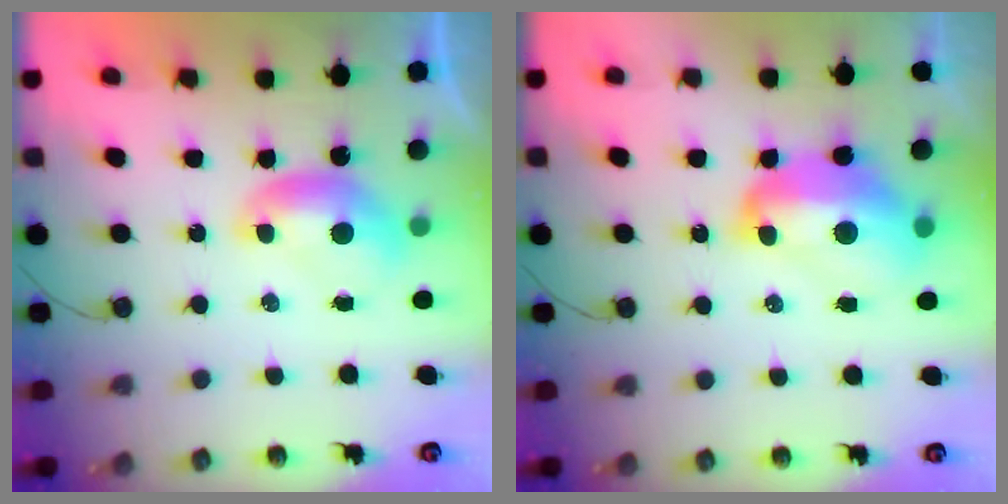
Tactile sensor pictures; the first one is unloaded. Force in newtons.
{"total": 9.5, "press": 9.4, "slide": 1.3}